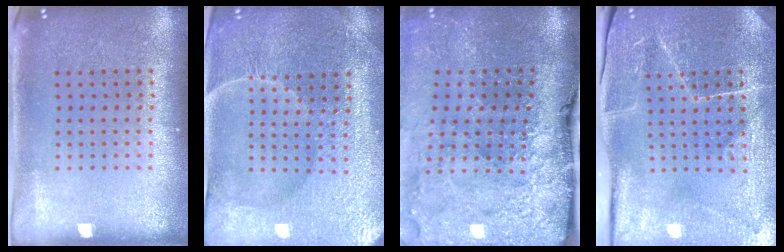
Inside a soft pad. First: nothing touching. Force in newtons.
{"total": 4.4, "press": 4.2, "slide": 1.3}
{"total": 4.9, "press": 3.8, "slide": 3.1}
{"total": 3.8, "press": 3.7, "slide": 0.2}